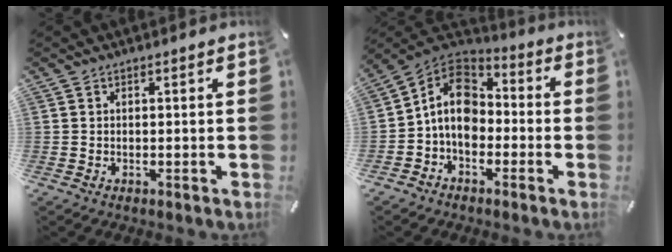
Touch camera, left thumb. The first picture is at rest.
{"total": 10.7, "force": [-1.9, 8.4, 6.3], "torque": [-0.125, 0.022, -0.035]}